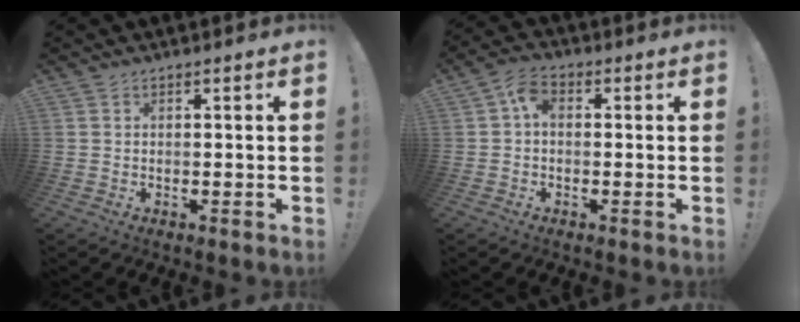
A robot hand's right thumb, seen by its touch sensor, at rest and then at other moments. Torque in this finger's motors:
{"motor_torque": [0.14, 0.11, 0.69, -0.17, 0.02]}